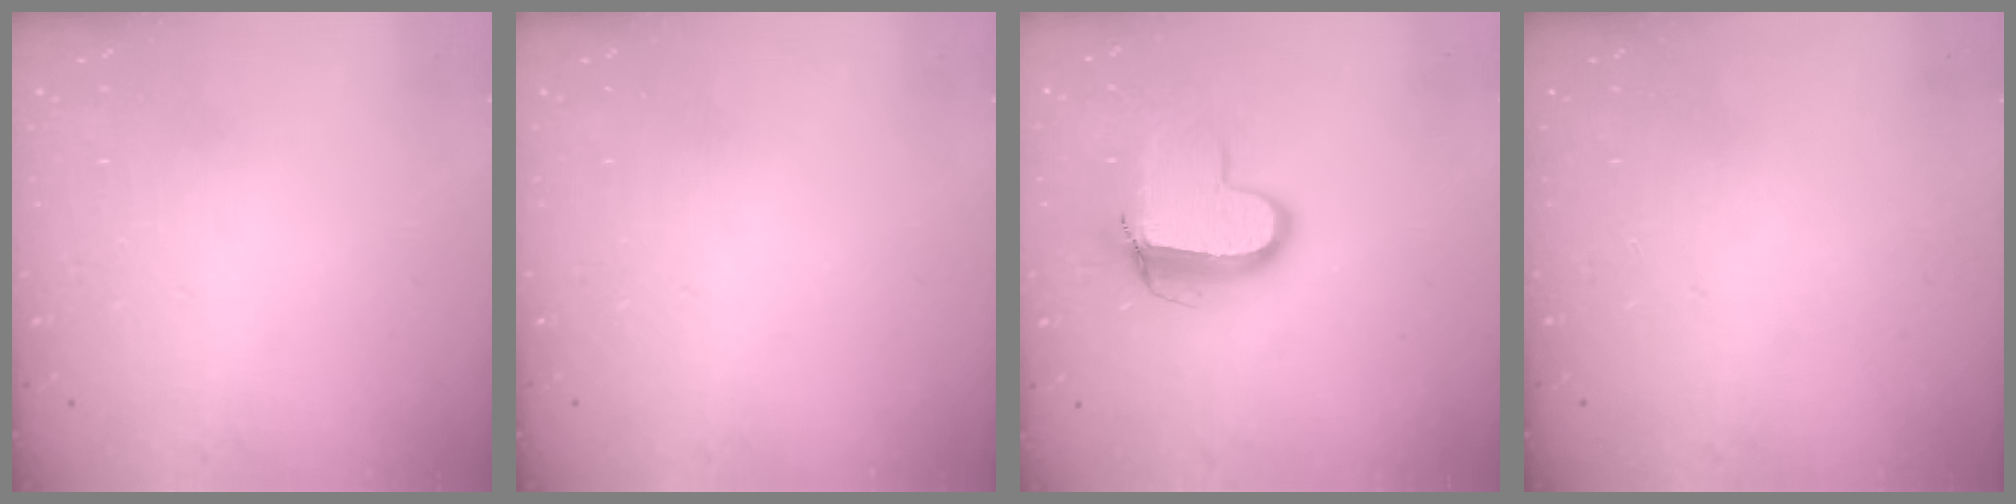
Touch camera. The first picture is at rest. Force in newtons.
{"total": 0.0}
{"total": 11.2, "press": 11.2, "slide": 0.9}
{"total": 0.0}